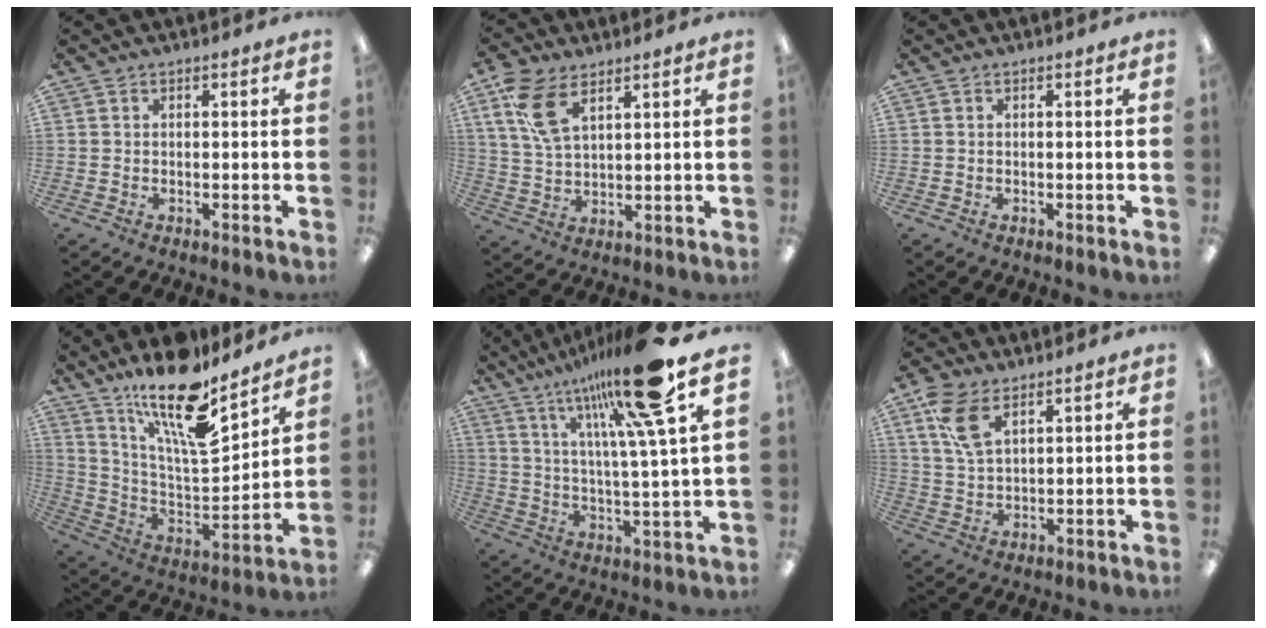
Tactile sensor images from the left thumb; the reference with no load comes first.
{"total": 11.2, "force": [6.4, 5.5, 7.4], "torque": [-0.162, -0.009, 0.123]}
{"total": 0.0}
{"total": 20.5, "force": [15.4, 5.5, 12.4], "torque": [-0.218, -0.109, 0.260]}
{"total": 22.1, "force": [14.9, 2.7, 16.1], "torque": [-0.265, -0.074, 0.225]}
{"total": 9.3, "force": [5.6, 4.5, 5.9], "torque": [-0.127, -0.008, 0.109]}